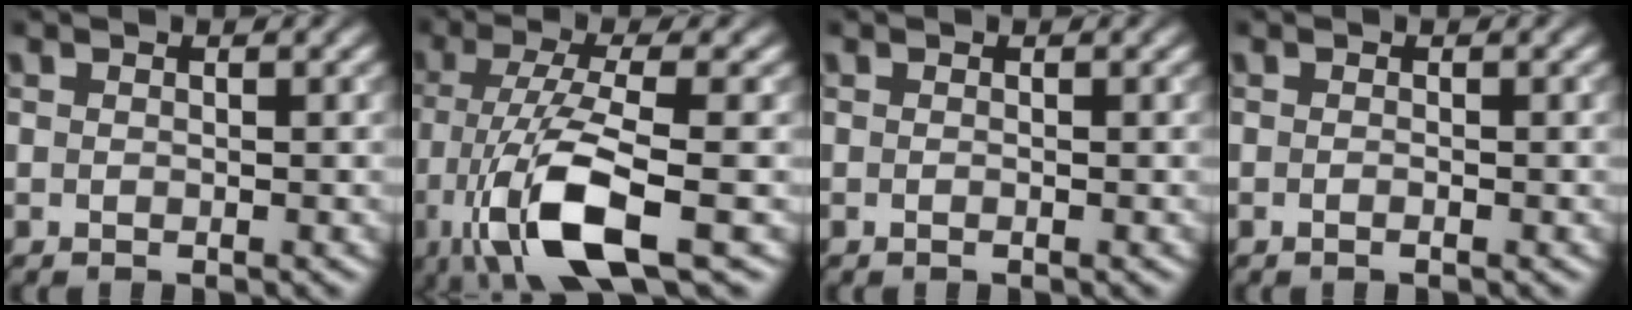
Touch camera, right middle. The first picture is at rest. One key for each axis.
{"total": 9.5, "fx": -4.2, "fy": 2.5, "fz": 8.2, "tx": -0.163, "ty": -0.008, "tz": -0.082}
{"total": 0.0}
{"total": 0.6, "fx": -0.3, "fy": 0.1, "fz": 0.5, "tx": -0.008, "ty": -0.003, "tz": -0.006}